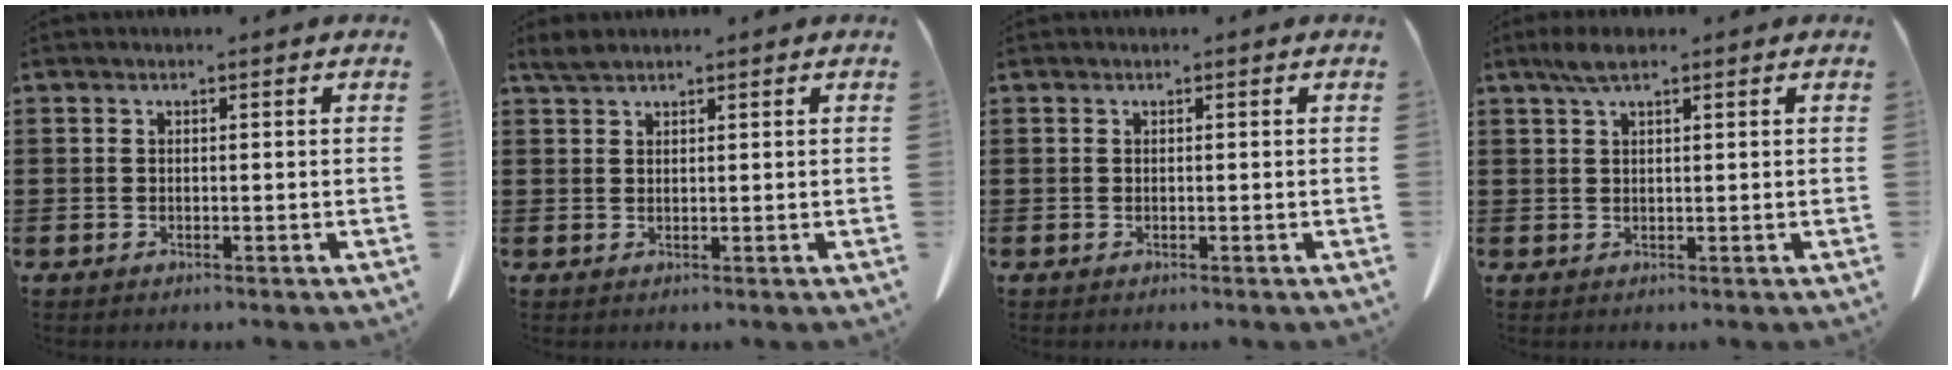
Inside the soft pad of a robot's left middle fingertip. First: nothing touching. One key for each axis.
{"total": 1.7, "fx": 1.5, "fy": 0.4, "fz": 0.8, "tx": -0.020, "ty": 0.003, "tz": 0.028}
{"total": 0.0}
{"total": 2.9, "fx": 1.7, "fy": 0.7, "fz": 2.3, "tx": -0.048, "ty": 0.004, "tz": 0.029}